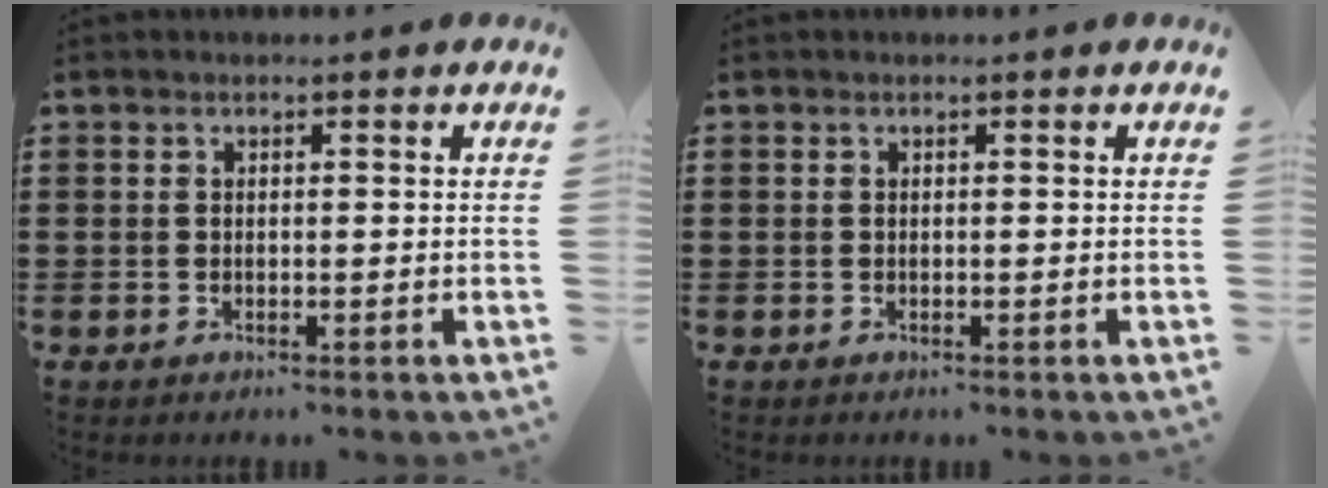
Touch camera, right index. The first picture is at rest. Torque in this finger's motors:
{"motor_torque": [0.00, 0.00, 0.00, -0.01]}